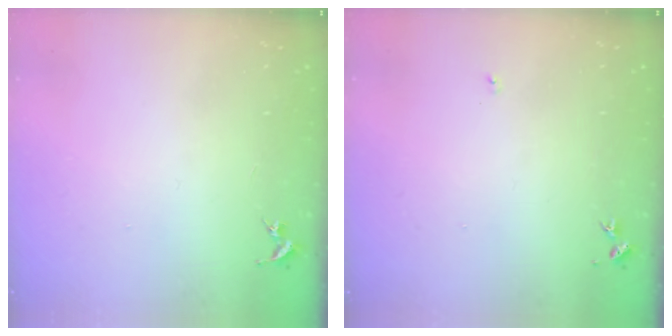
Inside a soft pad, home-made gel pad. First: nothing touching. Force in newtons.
{"total": 3.3, "press": 3.3, "slide": 0.4}